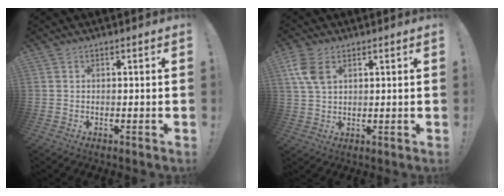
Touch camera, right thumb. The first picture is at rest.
{"total": 7.4, "force": [3.3, 4.3, 5.0], "torque": [-0.106, -0.005, 0.062]}